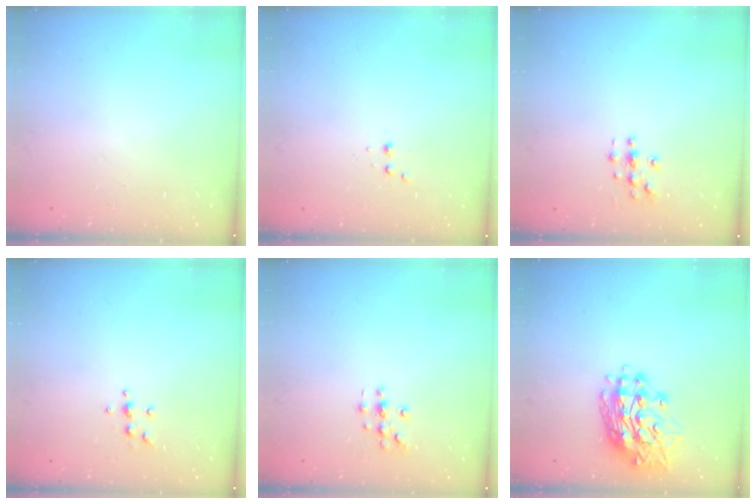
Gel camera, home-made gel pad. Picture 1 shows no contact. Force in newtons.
{"total": 2.5, "press": 2.4, "slide": 0.5}
{"total": 3.0, "press": 3.0, "slide": 0.3}
{"total": 5.7, "press": 5.7, "slide": 0.5}
{"total": 3.6, "press": 3.6, "slide": 0.5}
{"total": 15.0, "press": 14.9, "slide": 1.4}